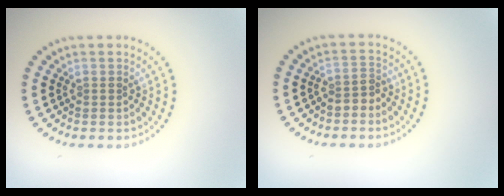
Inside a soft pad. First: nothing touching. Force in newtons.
{"total": 1.4, "press": 1.2, "slide": 0.8}